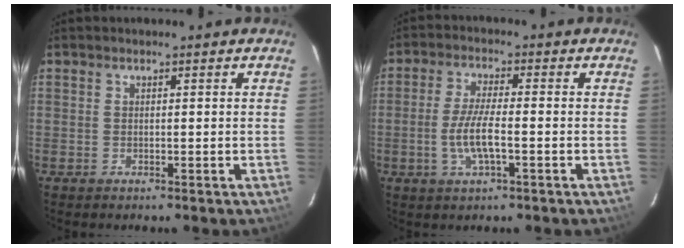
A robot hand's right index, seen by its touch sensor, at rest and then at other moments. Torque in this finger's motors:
{"motor_torque": [0.32, -0.11, 0.30, 0.05]}